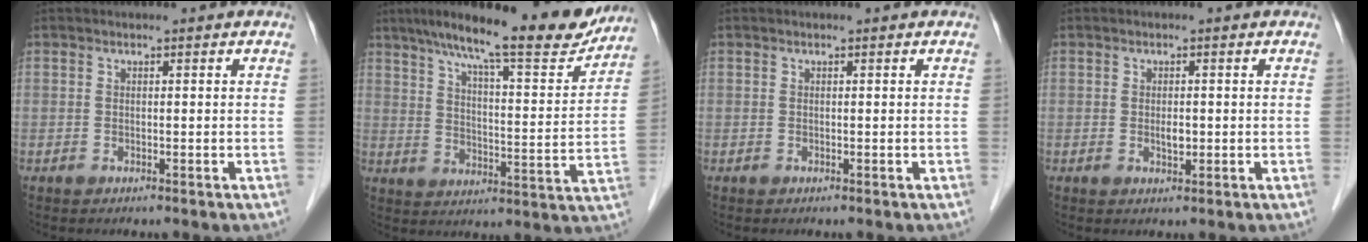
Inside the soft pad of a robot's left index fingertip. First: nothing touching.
{"total": 20.2, "force": [16.8, 2.6, 10.9], "torque": [-0.170, -0.006, 0.233]}
{"total": 0.0}
{"total": 1.5, "force": [-0.3, 0.7, 1.3], "torque": [-0.024, -0.005, -0.004]}